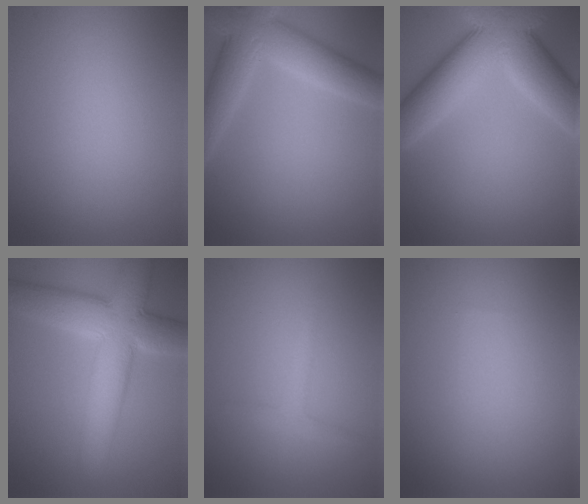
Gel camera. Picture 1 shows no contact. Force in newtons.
{"total": 7.4, "press": 7.4, "slide": 0.4}
{"total": 11.6, "press": 11.6, "slide": 1.0}
{"total": 9.4, "press": 9.4, "slide": 0.6}
{"total": 1.7, "press": 1.7, "slide": 0.0}
{"total": 0.0}